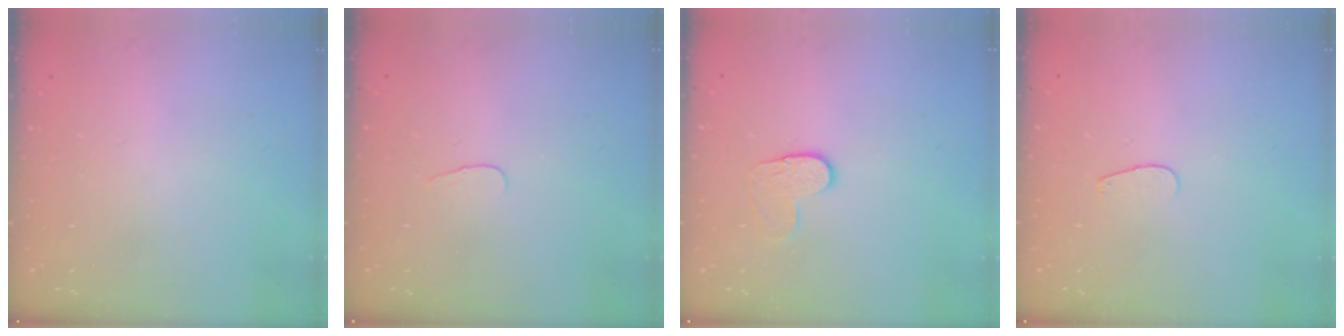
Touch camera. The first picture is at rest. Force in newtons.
{"total": 2.8, "press": 2.8, "slide": 0.3}
{"total": 4.9, "press": 4.8, "slide": 0.5}
{"total": 2.6, "press": 2.5, "slide": 0.3}